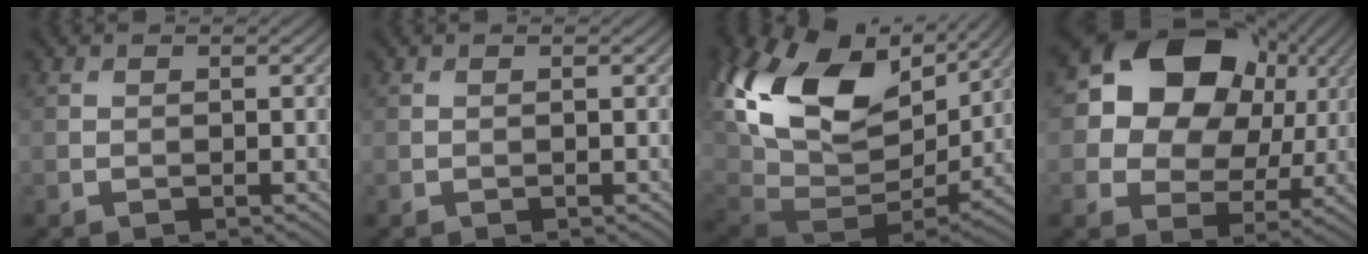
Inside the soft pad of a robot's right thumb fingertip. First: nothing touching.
{"total": 0.0}
{"total": 21.8, "force": [7.1, 14.0, 15.0], "torque": [-0.330, 0.010, 0.154]}
{"total": 15.2, "force": [4.6, 11.9, 8.3], "torque": [-0.162, 0.026, 0.077]}